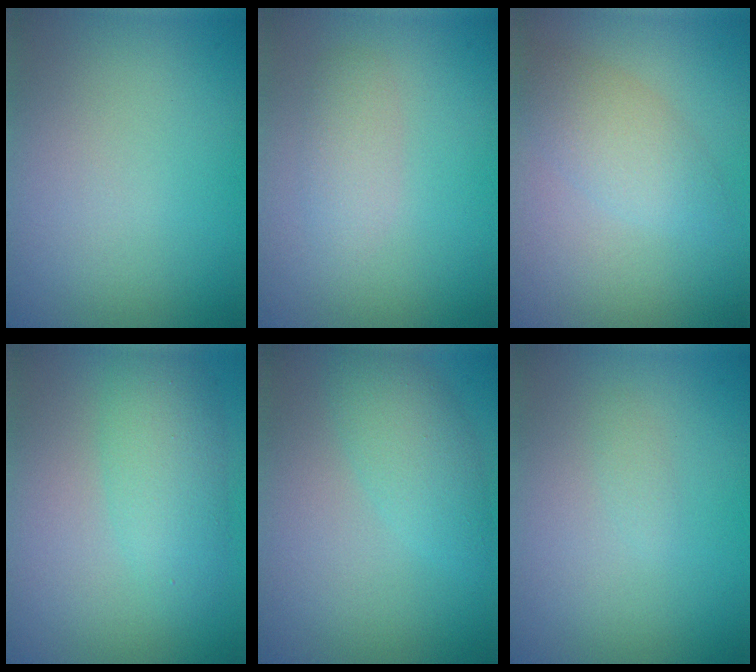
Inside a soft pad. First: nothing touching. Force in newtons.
{"total": 1.9, "press": 1.9, "slide": 0.1}
{"total": 3.2, "press": 3.2, "slide": 0.0}
{"total": 3.8, "press": 3.8, "slide": 0.1}
{"total": 3.1, "press": 3.1, "slide": 0.2}
{"total": 0.6, "press": 0.6, "slide": 0.0}